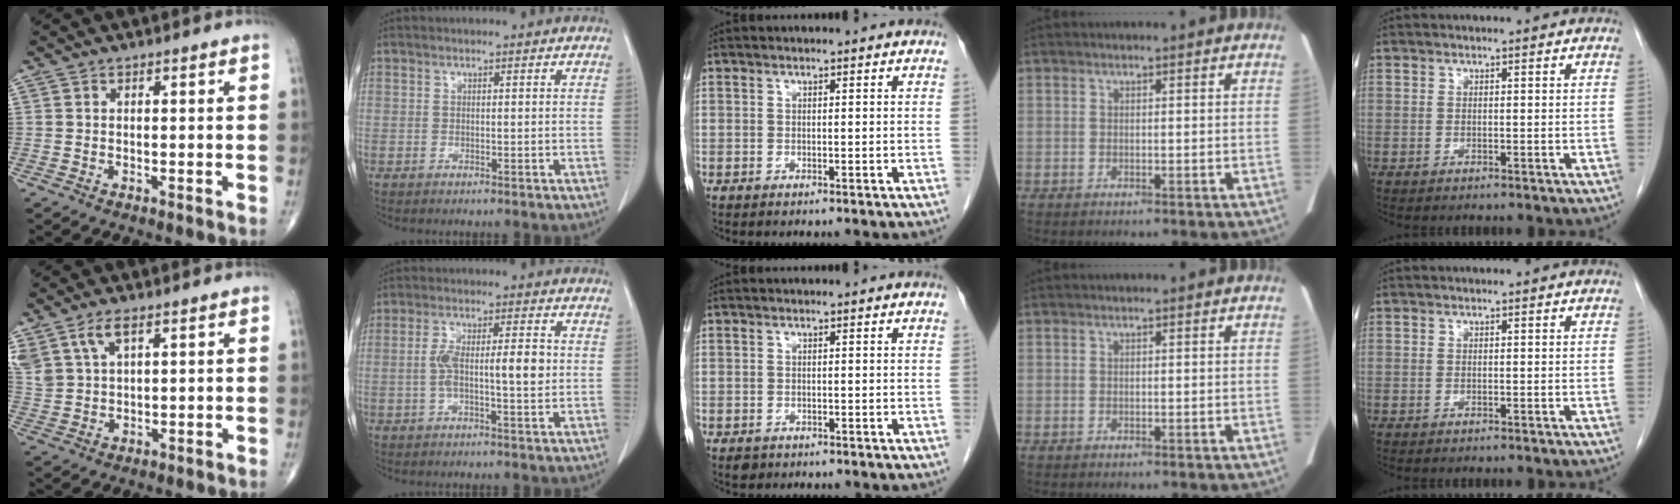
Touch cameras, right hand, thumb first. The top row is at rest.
{"thumb": {"total": 8.0, "force": [4.4, 4.0, 5.3], "torque": [-0.122, -0.006, 0.097]}, "index": {"total": 7.0, "force": [-0.2, 1.6, 6.8], "torque": [-0.128, 0.017, -0.002]}, "middle": {"total": 1.2, "force": [-0.8, 0.8, 0.3], "torque": [-0.011, 0.001, -0.007]}}